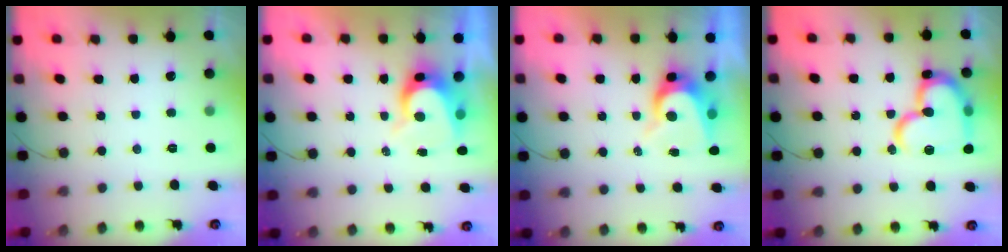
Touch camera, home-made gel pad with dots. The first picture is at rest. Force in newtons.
{"total": 8.3, "press": 8.3, "slide": 0.7}
{"total": 7.7, "press": 7.7, "slide": 0.6}
{"total": 21.6, "press": 21.5, "slide": 2.3}